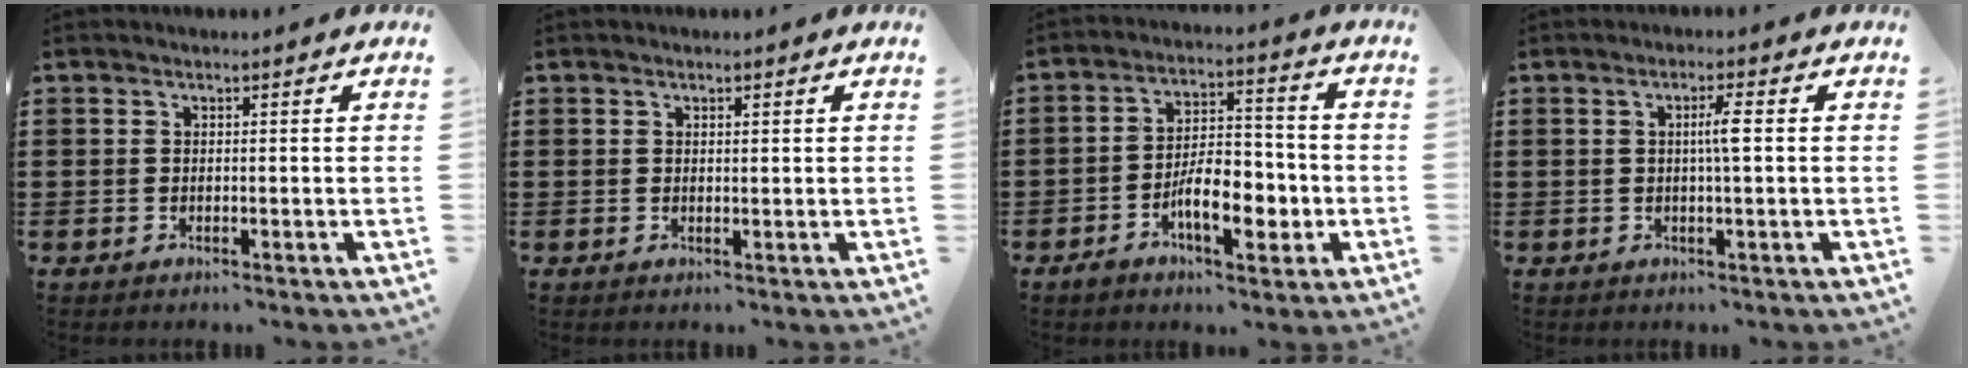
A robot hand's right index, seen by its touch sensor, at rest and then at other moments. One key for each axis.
{"total": 0.5, "fx": 0.3, "fy": 0.2, "fz": 0.4, "tx": -0.007, "ty": 0.003, "tz": 0.006}
{"total": 8.9, "fx": -3.3, "fy": 4.4, "fz": 7.0, "tx": -0.106, "ty": 0.003, "tz": -0.060}
{"total": 2.9, "fx": 0.3, "fy": 0.0, "fz": 2.9, "tx": -0.056, "ty": -0.002, "tz": 0.000}